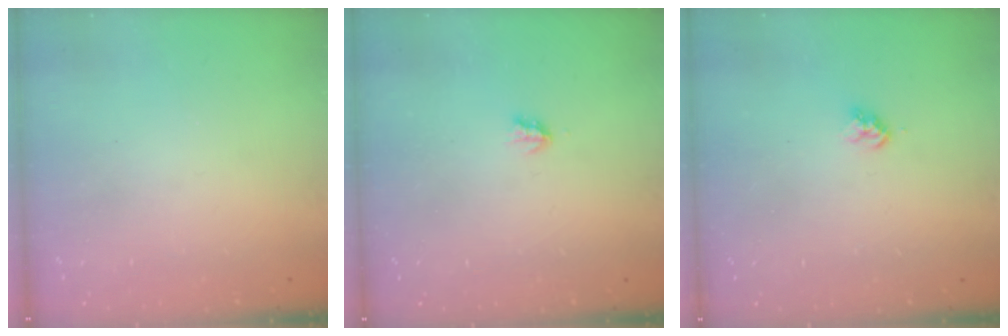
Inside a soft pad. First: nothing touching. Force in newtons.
{"total": 1.9, "press": 1.8, "slide": 0.4}
{"total": 3.1, "press": 3.1, "slide": 0.4}